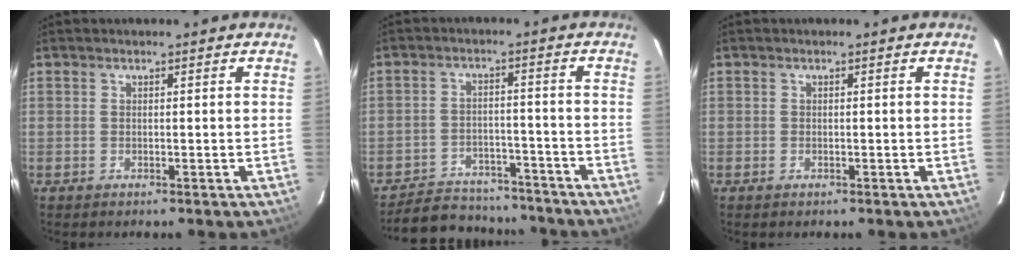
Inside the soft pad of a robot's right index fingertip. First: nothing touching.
{"total": 15.9, "force": [-14.0, 5.6, 4.9], "torque": [-0.118, 0.017, -0.188]}
{"total": 0.5, "force": [-0.3, 0.4, 0.1], "torque": [-0.003, -0.001, -0.007]}